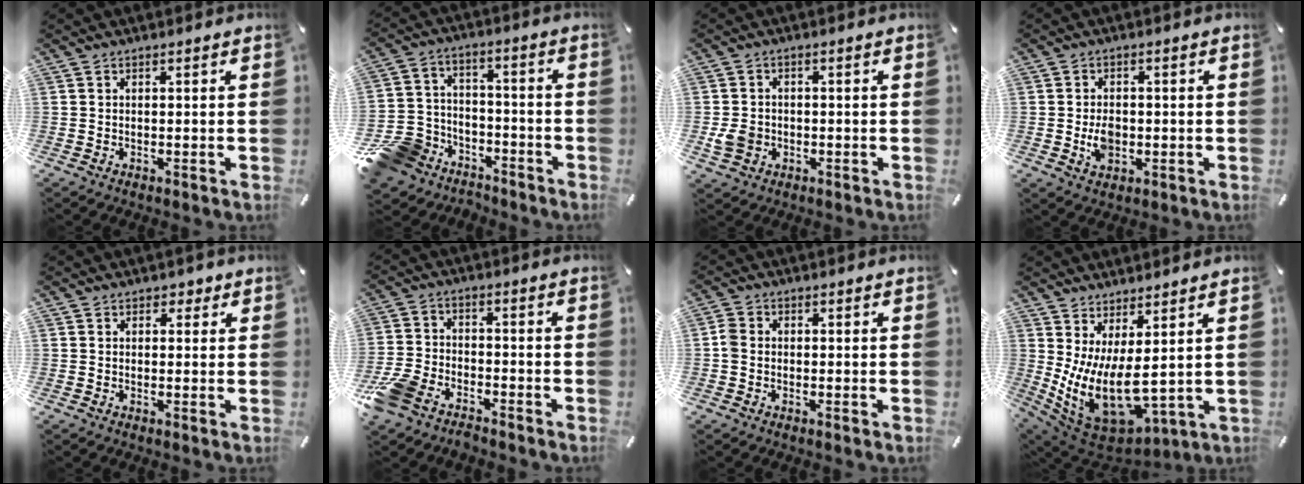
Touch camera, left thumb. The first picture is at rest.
{"total": 12.5, "force": [-7.7, 9.6, 2.5], "torque": [-0.059, 0.052, -0.134]}
{"total": 4.7, "force": [-1.3, 4.0, 2.2], "torque": [-0.042, 0.001, -0.024]}
{"total": 4.8, "force": [-0.9, 3.4, 3.3], "torque": [-0.070, -0.005, -0.021]}
{"total": 1.6, "force": [0.6, 1.4, 0.6], "torque": [0.002, 0.001, 0.004]}
{"total": 8.7, "force": [-6.8, 4.2, 3.4], "torque": [-0.076, 0.029, -0.133]}
{"total": 2.7, "force": [-0.4, 2.1, 1.6], "torque": [-0.028, 0.007, -0.007]}
{"total": 12.9, "force": [0.2, 6.6, 11.1], "torque": [-0.228, -0.045, 0.016]}